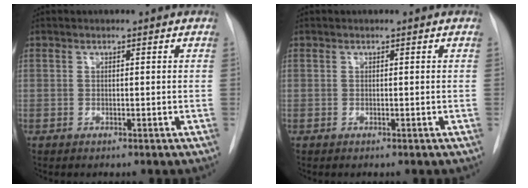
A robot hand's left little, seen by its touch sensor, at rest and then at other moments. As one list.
[{"total": 0.0}]